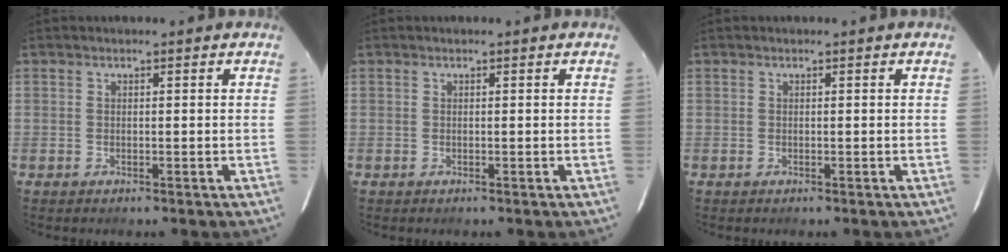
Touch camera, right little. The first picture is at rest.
{"total": 0.0}
{"total": 0.0}